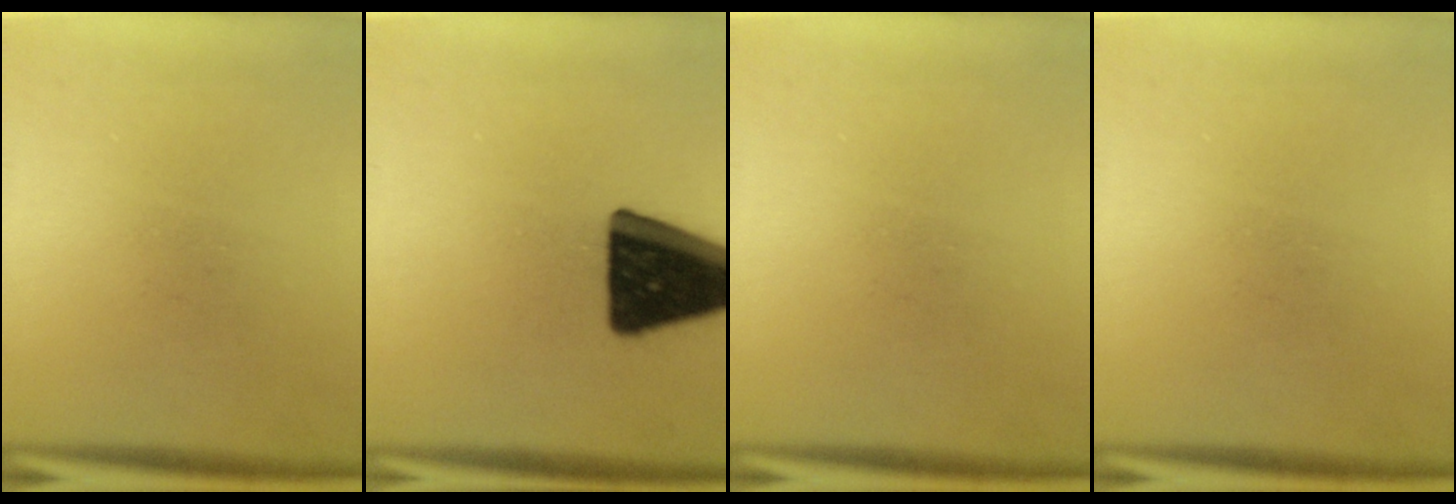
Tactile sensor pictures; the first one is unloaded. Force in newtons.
{"total": 19.3}
{"total": 0.0}
{"total": 0.0}